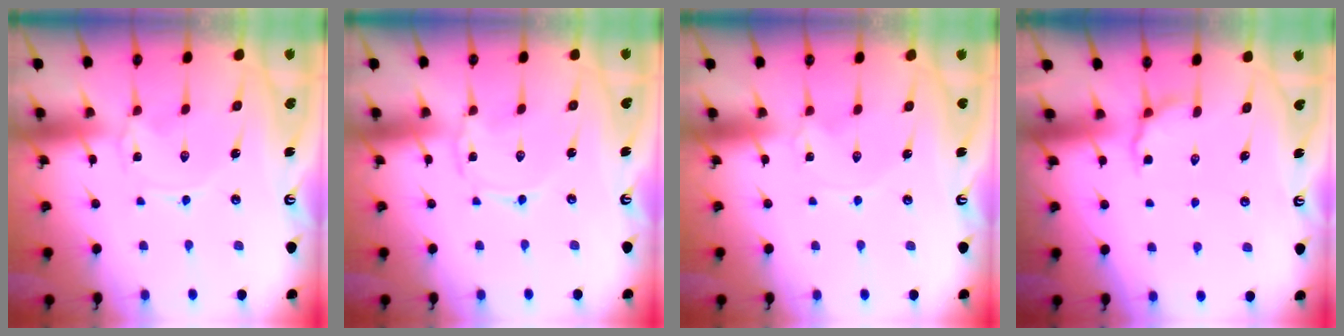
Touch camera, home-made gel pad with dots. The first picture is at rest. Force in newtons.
{"total": 0.5, "press": 0.5, "slide": 0.1}
{"total": 1.1, "press": 1.0, "slide": 0.2}
{"total": 3.6, "press": 3.0, "slide": 2.0}